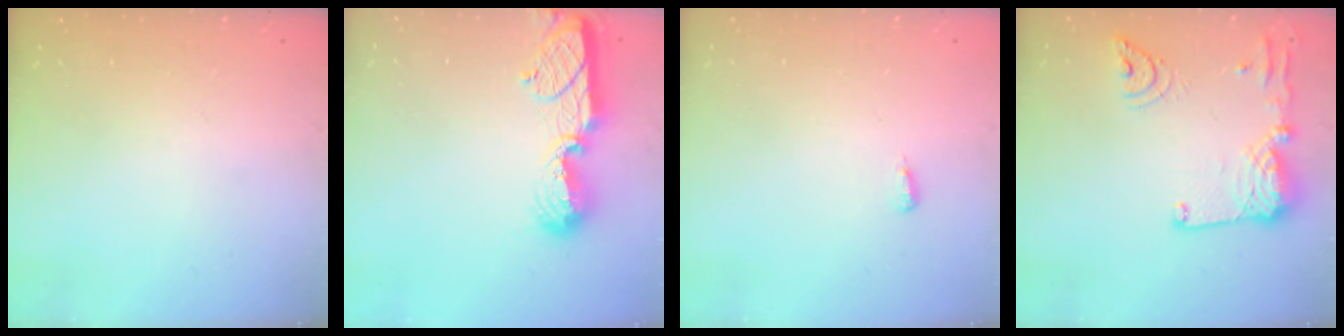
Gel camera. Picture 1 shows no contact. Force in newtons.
{"total": 13.8, "press": 13.8, "slide": 1.5}
{"total": 3.6, "press": 2.7, "slide": 2.5}
{"total": 17.2, "press": 17.1, "slide": 2.2}